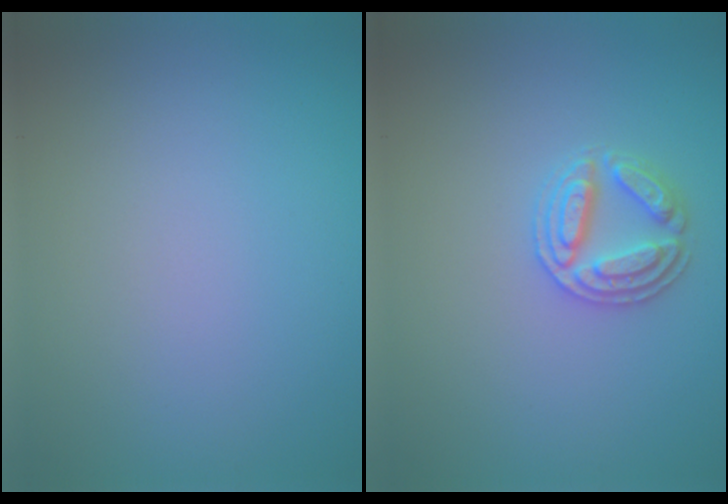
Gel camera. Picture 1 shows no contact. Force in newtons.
{"total": 2.8, "press": 2.8, "slide": 0.2}